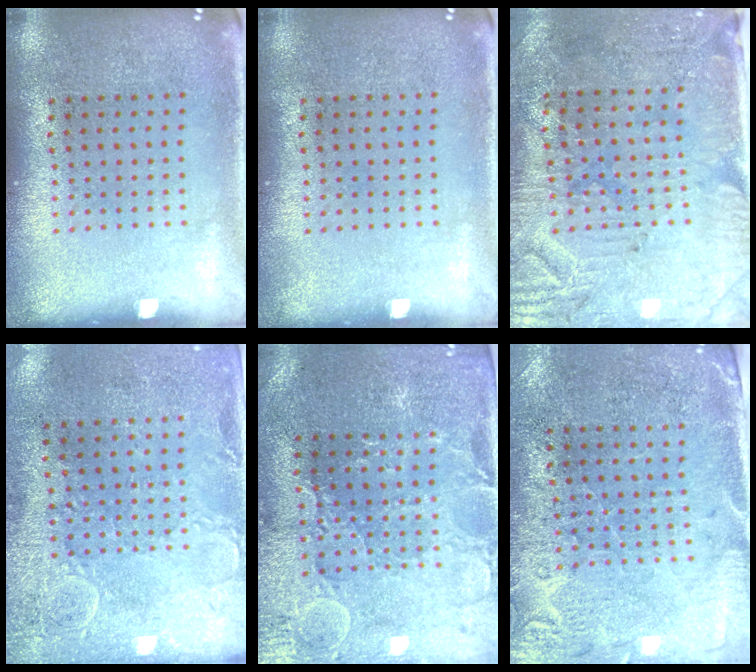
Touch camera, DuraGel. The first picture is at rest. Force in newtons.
{"total": 0.0}
{"total": 3.1, "press": 2.8, "slide": 1.4}
{"total": 3.1, "press": 2.3, "slide": 2.0}
{"total": 1.3, "press": 1.3, "slide": 0.4}
{"total": 2.8, "press": 2.5, "slide": 1.1}